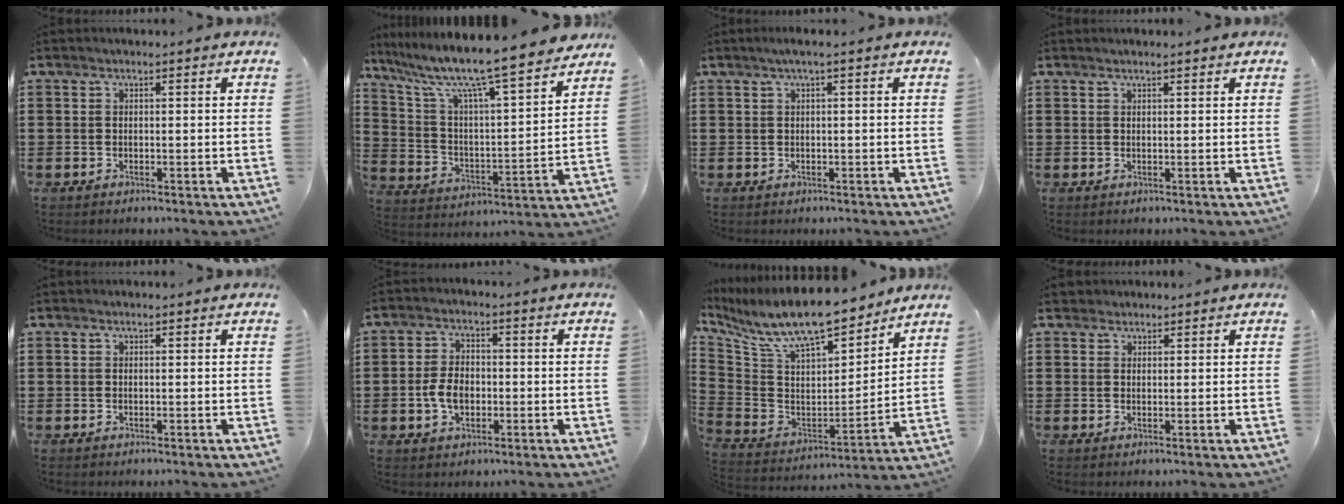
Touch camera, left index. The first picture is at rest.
{"total": 10.4, "force": [9.0, 0.0, 5.4], "torque": [-0.134, -0.074, 0.141]}
{"total": 1.4, "force": [0.2, 0.0, 1.4], "torque": [-0.021, -0.004, 0.005]}
{"total": 0.9, "force": [0.8, 0.0, 0.4], "torque": [-0.009, -0.001, 0.015]}
{"total": 0.0}
{"total": 5.0, "force": [-1.0, 3.0, 3.8], "torque": [-0.091, 0.001, -0.024]}
{"total": 11.7, "force": [9.9, 2.6, 5.7], "torque": [-0.151, -0.062, 0.175]}
{"total": 1.7, "force": [1.4, 0.9, 0.0], "torque": [-0.003, 0.006, 0.029]}